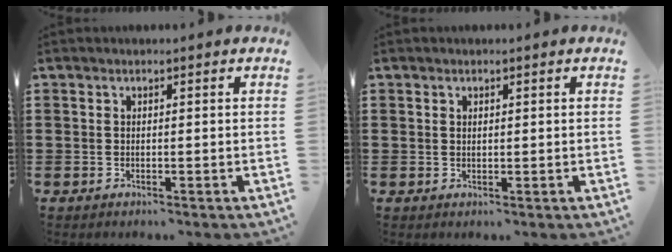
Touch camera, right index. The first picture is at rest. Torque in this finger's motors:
{"motor_torque": [-0.44, 0.72, -0.02, -0.01]}